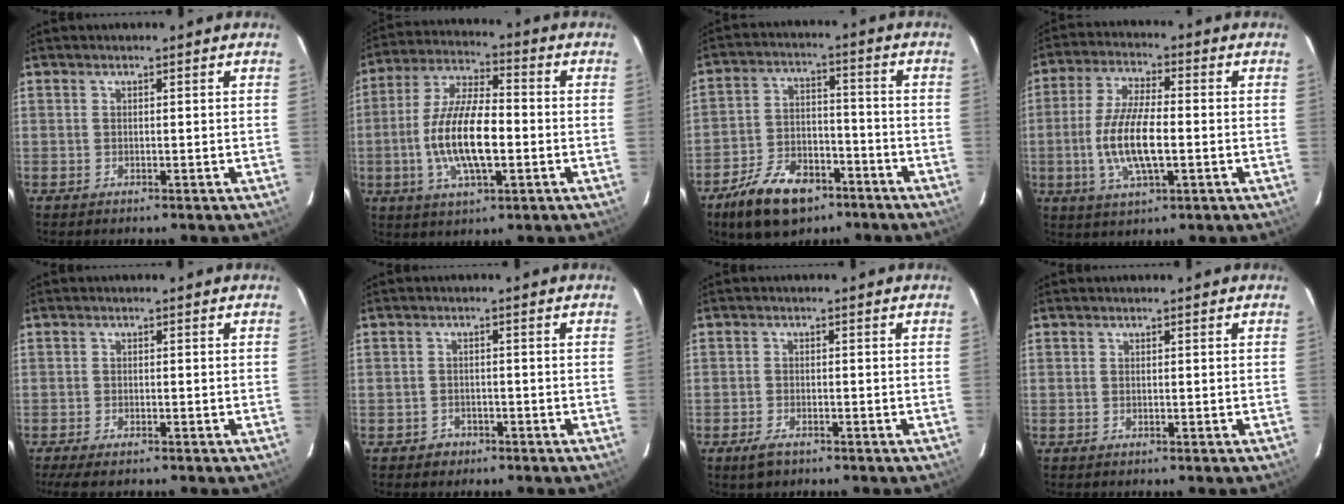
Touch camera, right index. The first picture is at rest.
{"total": 14.2, "force": [-2.7, 5.0, 13.0], "torque": [-0.264, -0.002, -0.050]}
{"total": 14.6, "force": [-9.4, 7.7, 8.0], "torque": [-0.175, 0.002, -0.153]}
{"total": 11.7, "force": [-2.1, 3.9, 10.8], "torque": [-0.222, -0.004, -0.039]}
{"total": 5.2, "force": [-4.1, 1.3, 2.9], "torque": [-0.072, -0.023, -0.072]}
{"total": 2.8, "force": [-1.8, 2.2, 0.2], "torque": [-0.012, 0.006, -0.025]}
{"total": 3.3, "force": [-2.3, 1.5, 1.8], "torque": [-0.045, -0.007, -0.043]}
{"total": 0.0}